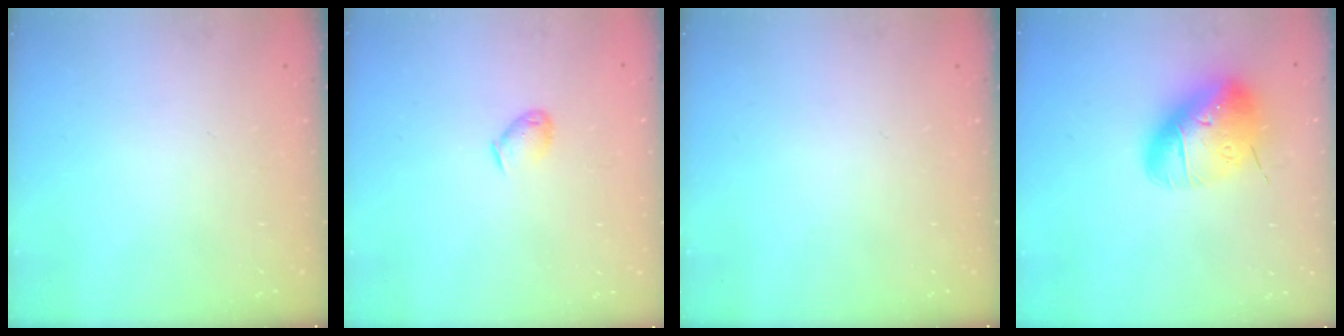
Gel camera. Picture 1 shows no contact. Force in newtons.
{"total": 3.8, "press": 3.7, "slide": 0.8}
{"total": 0.0}
{"total": 18.5, "press": 18.3, "slide": 2.9}